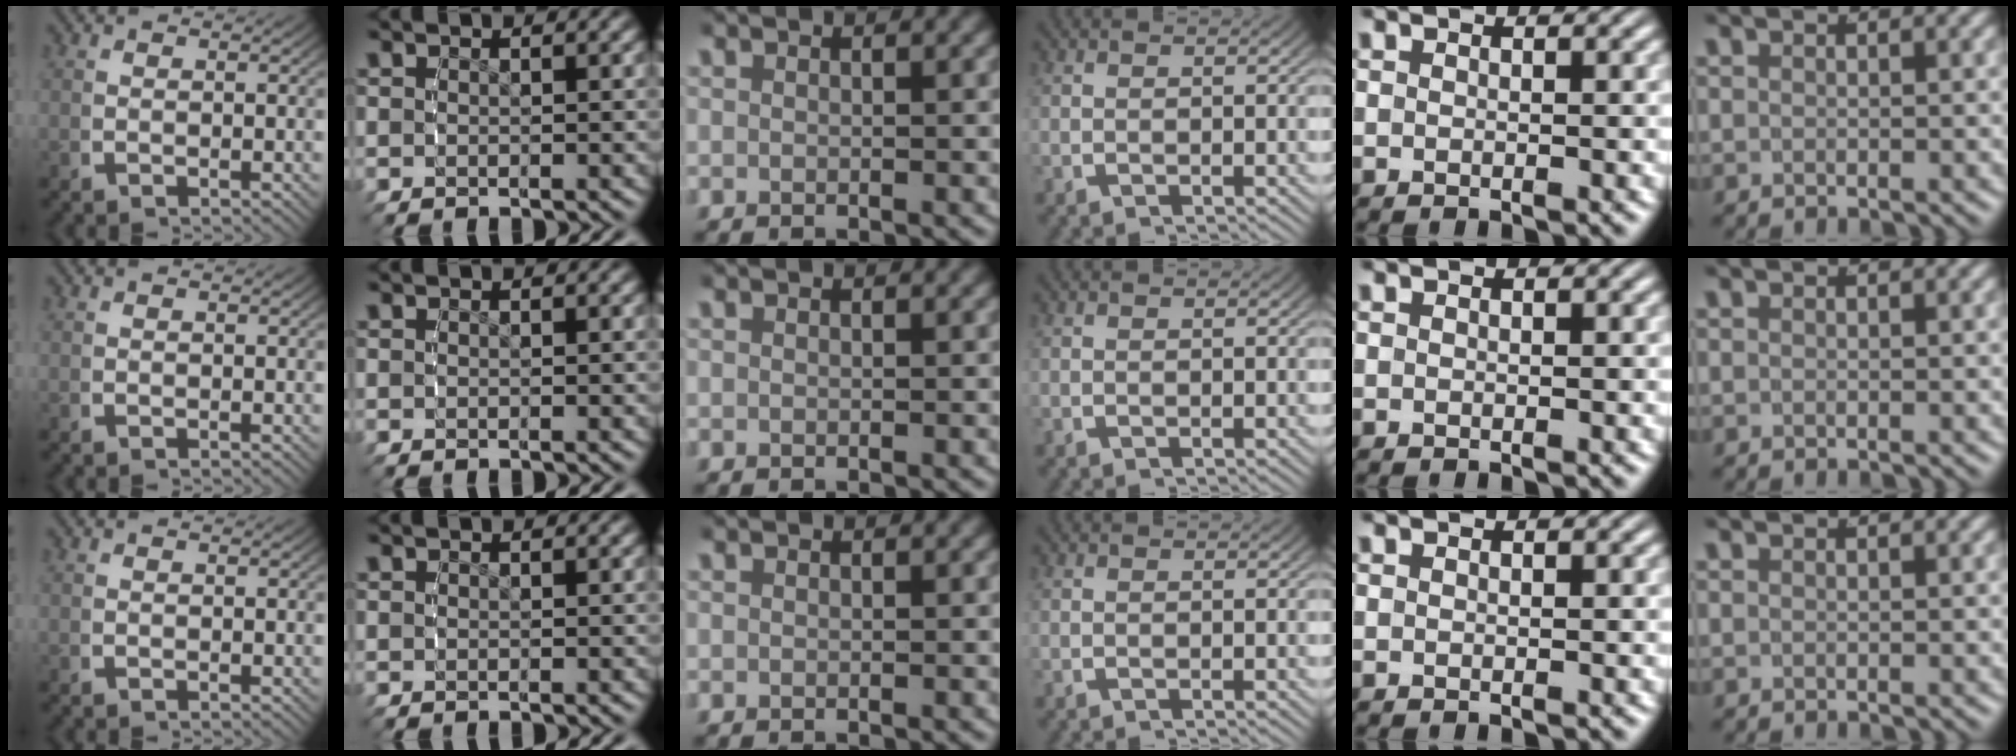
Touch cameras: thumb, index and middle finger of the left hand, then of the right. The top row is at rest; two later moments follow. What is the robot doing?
{"motion": "reach", "object": "plastic wrap"}